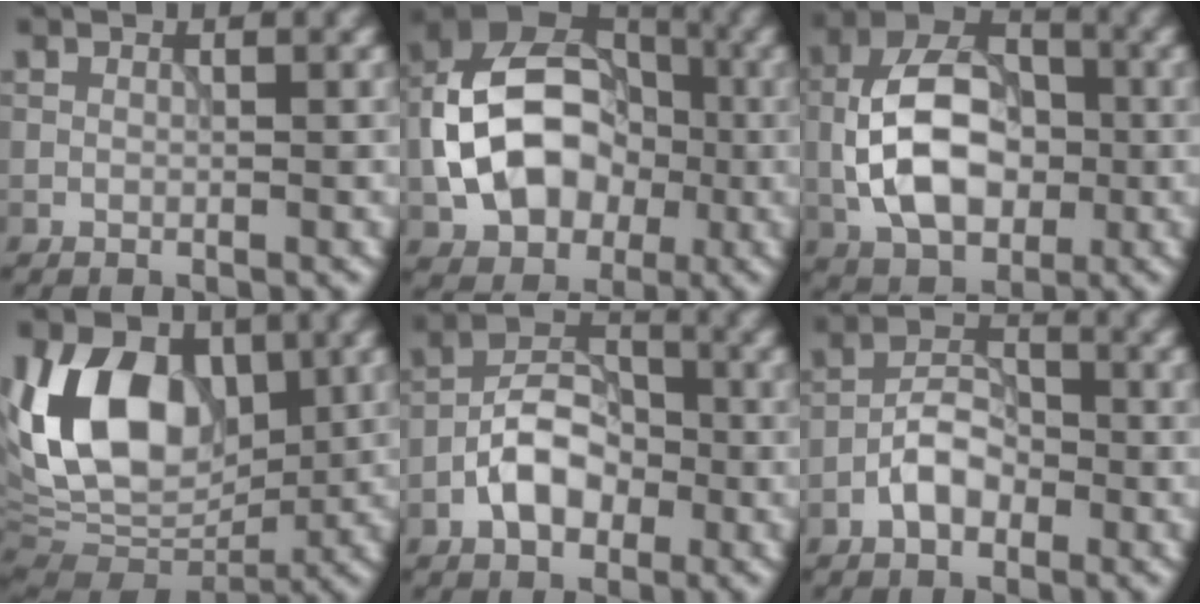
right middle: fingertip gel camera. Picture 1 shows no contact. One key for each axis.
{"total": 12.0, "fx": -1.9, "fy": 8.6, "fz": 8.1, "tx": -0.145, "ty": 0.006, "tz": -0.039}
{"total": 8.7, "fx": -1.5, "fy": 5.5, "fz": 6.6, "tx": -0.118, "ty": 0.021, "tz": -0.034}
{"total": 12.8, "fx": 2.4, "fy": 8.2, "fz": 9.5, "tx": -0.179, "ty": 0.010, "tz": 0.025}
{"total": 5.1, "fx": -2.0, "fy": 3.2, "fz": 3.5, "tx": -0.055, "ty": 0.013, "tz": -0.041}
{"total": 3.6, "fx": -1.7, "fy": 2.1, "fz": 2.4, "tx": -0.037, "ty": 0.013, "tz": -0.035}